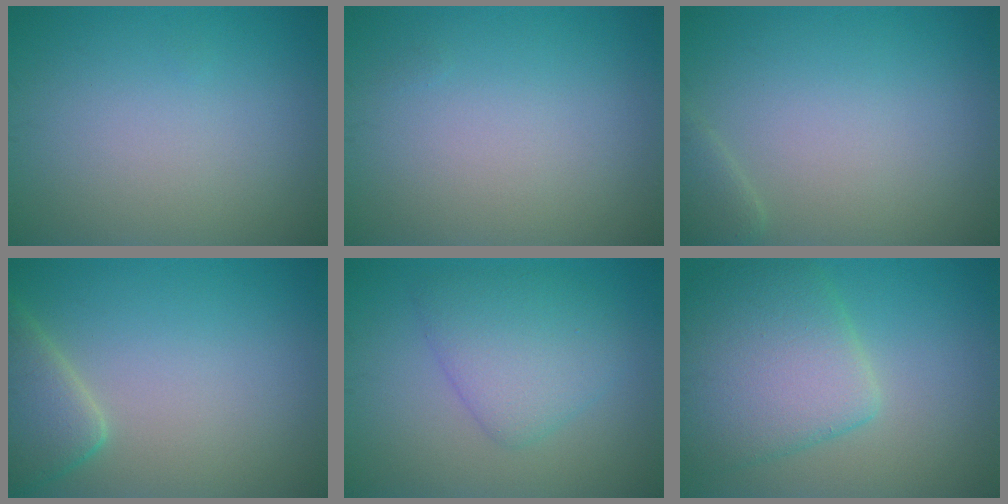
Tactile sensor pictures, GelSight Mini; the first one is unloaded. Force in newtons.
{"total": 0.0}
{"total": 1.3, "press": 1.3, "slide": 0.0}
{"total": 4.2, "press": 4.2, "slide": 0.4}
{"total": 4.2, "press": 4.2, "slide": 0.1}
{"total": 7.1, "press": 7.1, "slide": 0.2}